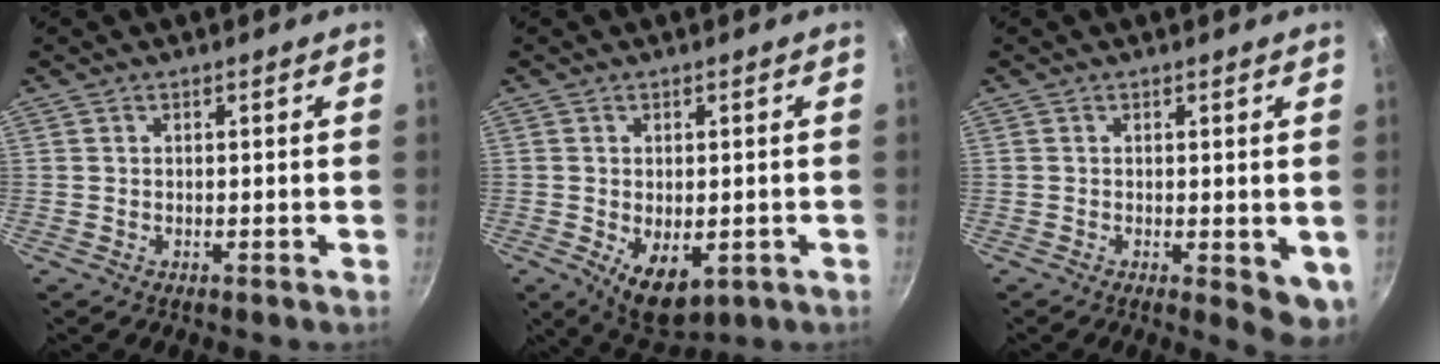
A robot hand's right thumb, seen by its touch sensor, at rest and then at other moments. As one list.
[{"total": 8.2, "force": [-2.1, 4.8, 6.3], "torque": [-0.080, -0.010, -0.015]}, {"total": 5.5, "force": [-0.7, 2.2, 5.0], "torque": [-0.051, -0.008, -0.007]}]